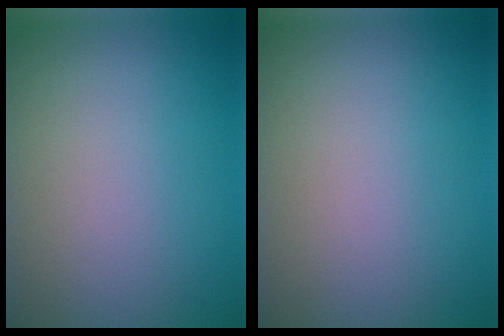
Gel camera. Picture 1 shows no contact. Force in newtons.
{"total": 0.0}